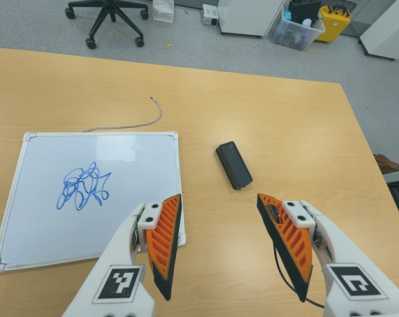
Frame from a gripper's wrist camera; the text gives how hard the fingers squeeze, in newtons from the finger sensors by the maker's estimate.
{"total": 0.0}